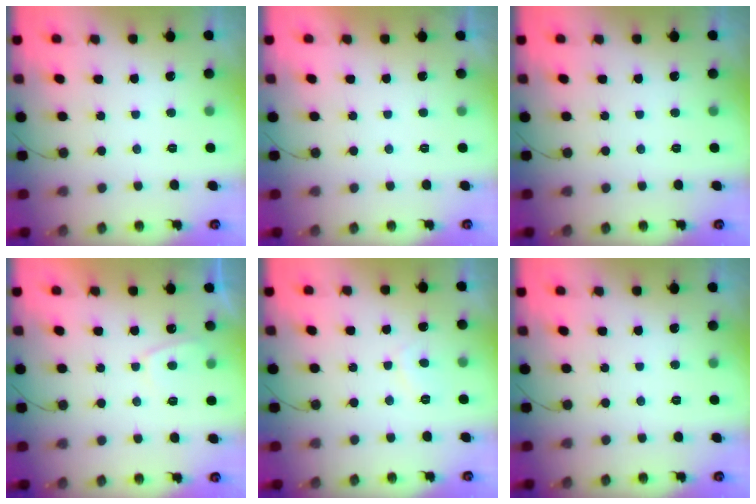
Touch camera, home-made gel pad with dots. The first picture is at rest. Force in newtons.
{"total": 2.3, "press": 2.2, "slide": 0.3}
{"total": 0.0}
{"total": 3.3, "press": 3.2, "slide": 0.9}
{"total": 2.0, "press": 1.9, "slide": 0.7}
{"total": 0.0}